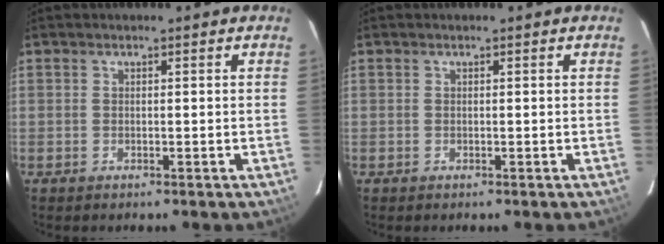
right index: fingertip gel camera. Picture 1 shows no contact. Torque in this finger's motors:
{"motor_torque": [0.05, 0.02, 0.04, -0.01]}